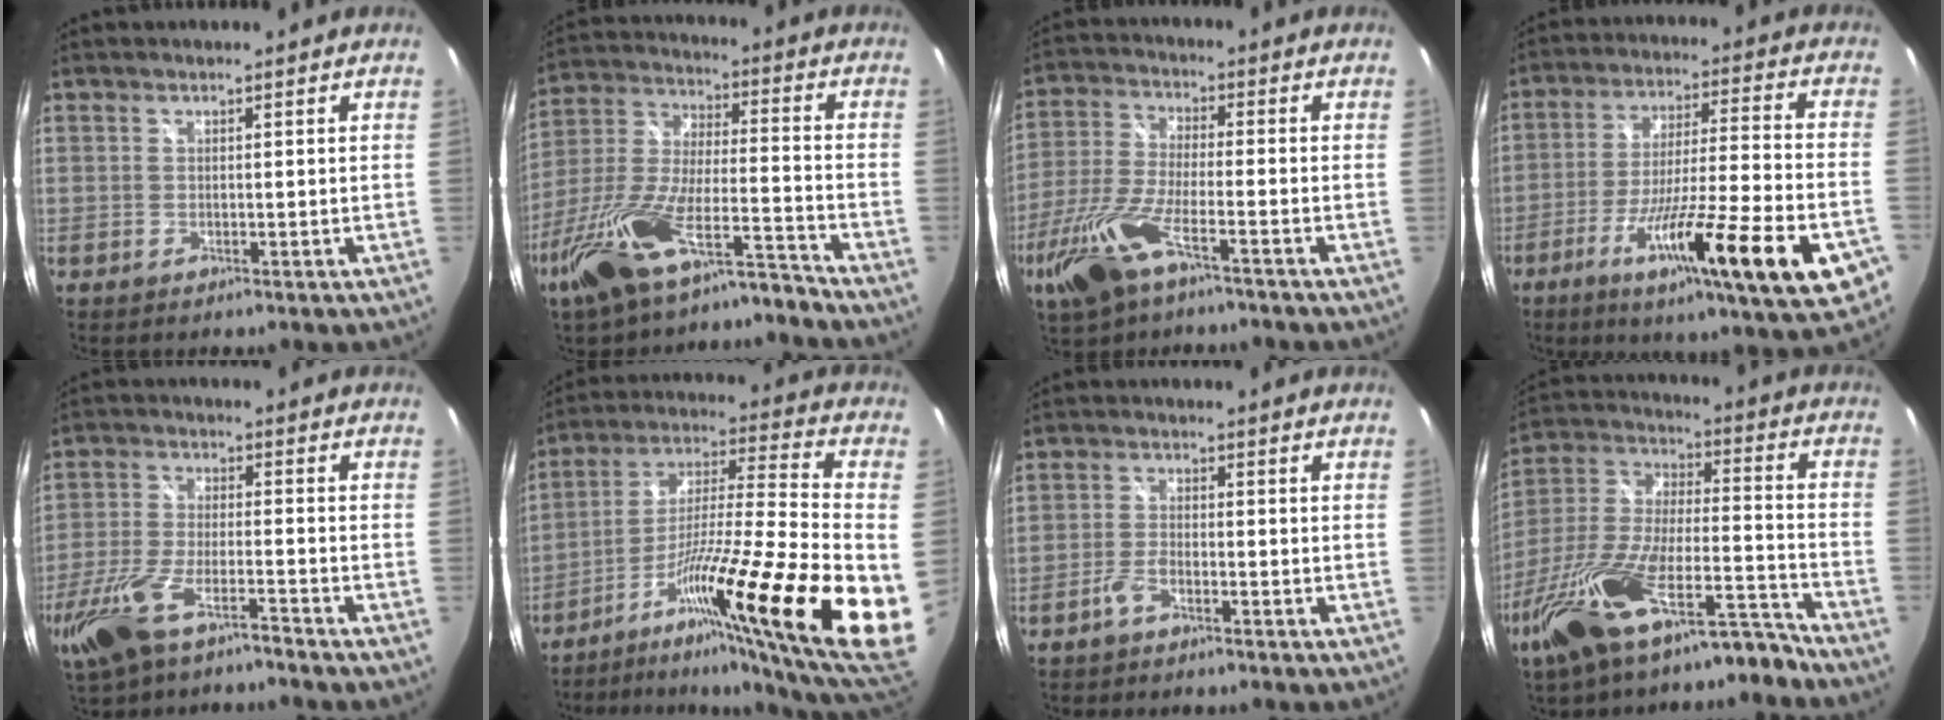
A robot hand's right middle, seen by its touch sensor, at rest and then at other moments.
{"total": 16.6, "force": [-13.1, 2.8, 9.8], "torque": [-0.209, -0.017, -0.249]}
{"total": 12.3, "force": [-7.2, 3.5, 9.4], "torque": [-0.216, -0.022, -0.141]}
{"total": 23.4, "force": [-11.6, 2.1, 20.2], "torque": [-0.333, -0.074, -0.184]}
{"total": 11.7, "force": [-8.7, 3.0, 7.2], "torque": [-0.169, -0.024, -0.165]}
{"total": 22.3, "force": [-9.1, 0.1, 20.3], "torque": [-0.315, -0.040, -0.152]}
{"total": 3.3, "force": [-2.4, 1.2, 1.9], "torque": [-0.055, 0.003, -0.049]}
{"total": 22.3, "force": [-16.4, 6.1, 13.9], "torque": [-0.267, -0.015, -0.285]}